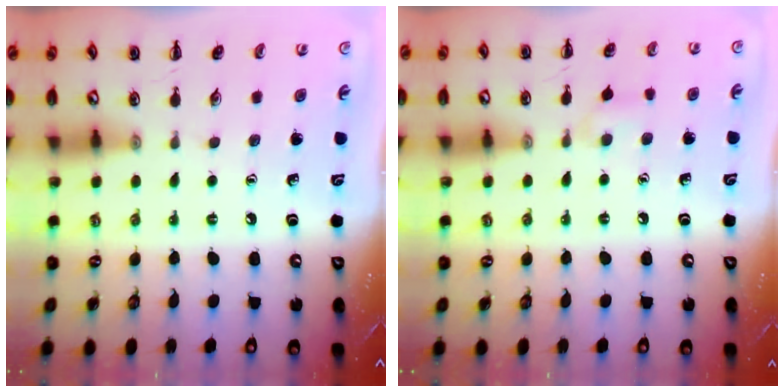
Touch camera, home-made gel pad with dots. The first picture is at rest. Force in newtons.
{"total": 5.0, "press": 4.7, "slide": 1.7}